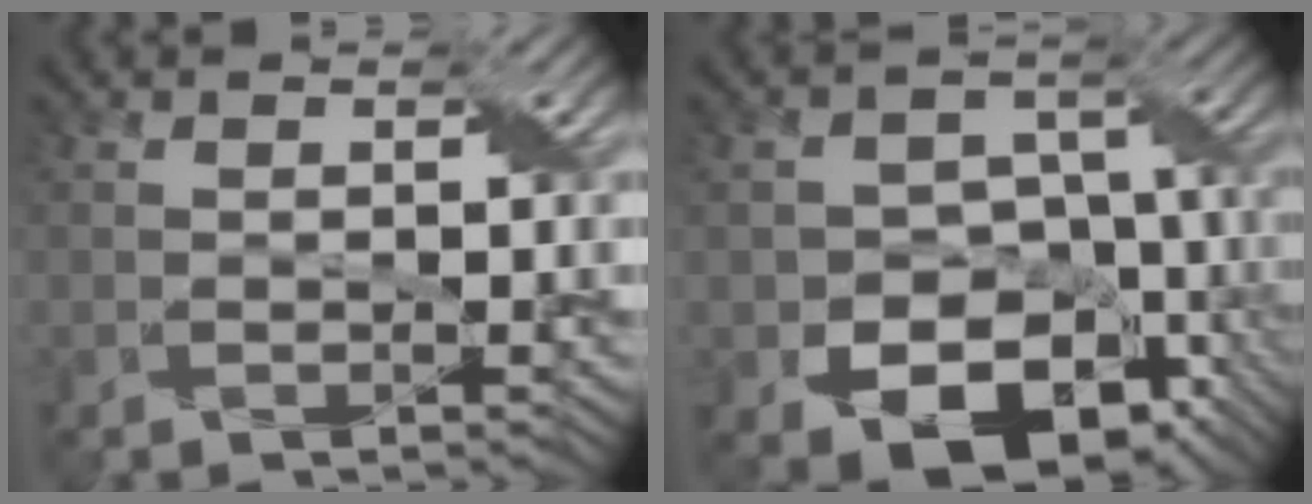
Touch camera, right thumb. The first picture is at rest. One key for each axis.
{"total": 15.3, "fx": -7.6, "fy": 10.9, "fz": 7.7, "tx": -0.114, "ty": -0.023, "tz": -0.111}